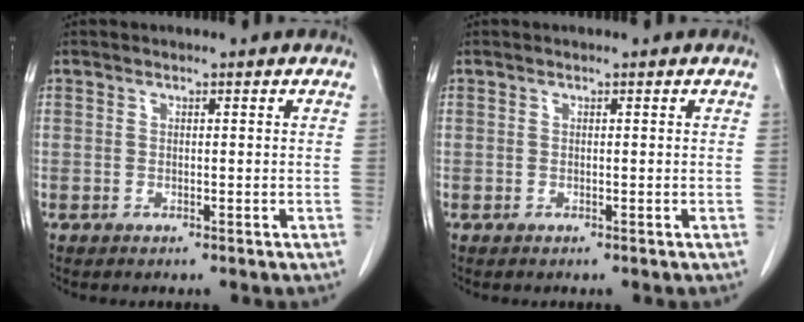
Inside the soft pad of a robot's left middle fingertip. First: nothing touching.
{"total": 0.0}